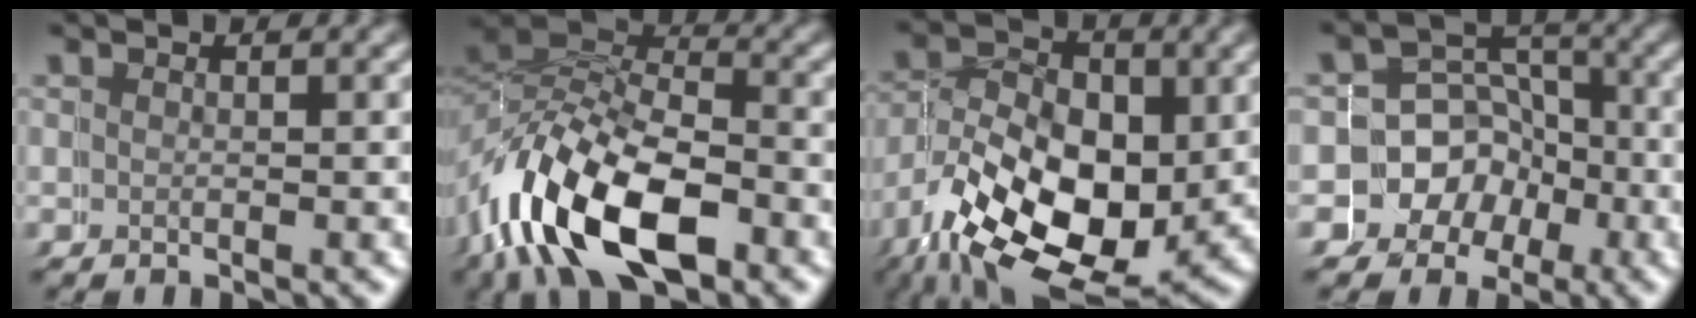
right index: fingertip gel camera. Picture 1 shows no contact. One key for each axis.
{"total": 10.5, "fx": -3.8, "fy": 6.9, "fz": 7.0, "tx": -0.145, "ty": -0.037, "tz": -0.054}
{"total": 11.9, "fx": -3.5, "fy": 8.7, "fz": 7.3, "tx": -0.150, "ty": -0.051, "tz": -0.033}
{"total": 7.9, "fx": -1.6, "fy": 7.7, "fz": 0.3, "tx": -0.004, "ty": -0.015, "tz": -0.038}